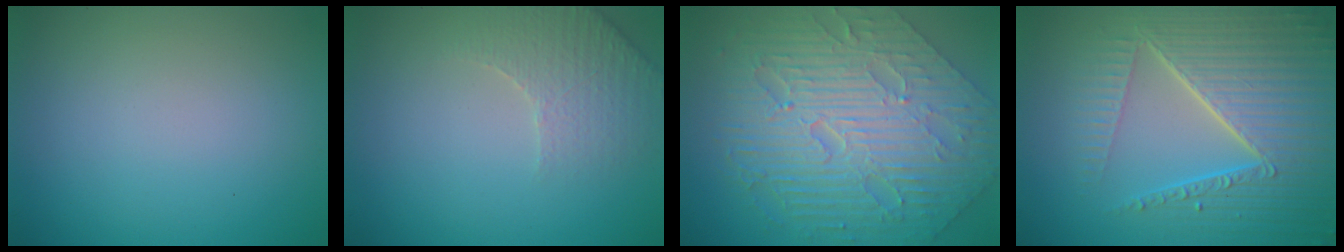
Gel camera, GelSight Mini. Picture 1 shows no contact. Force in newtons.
{"total": 3.3, "press": 3.2, "slide": 0.9}
{"total": 10.7, "press": 7.2, "slide": 8.0}
{"total": 8.4, "press": 6.1, "slide": 5.8}